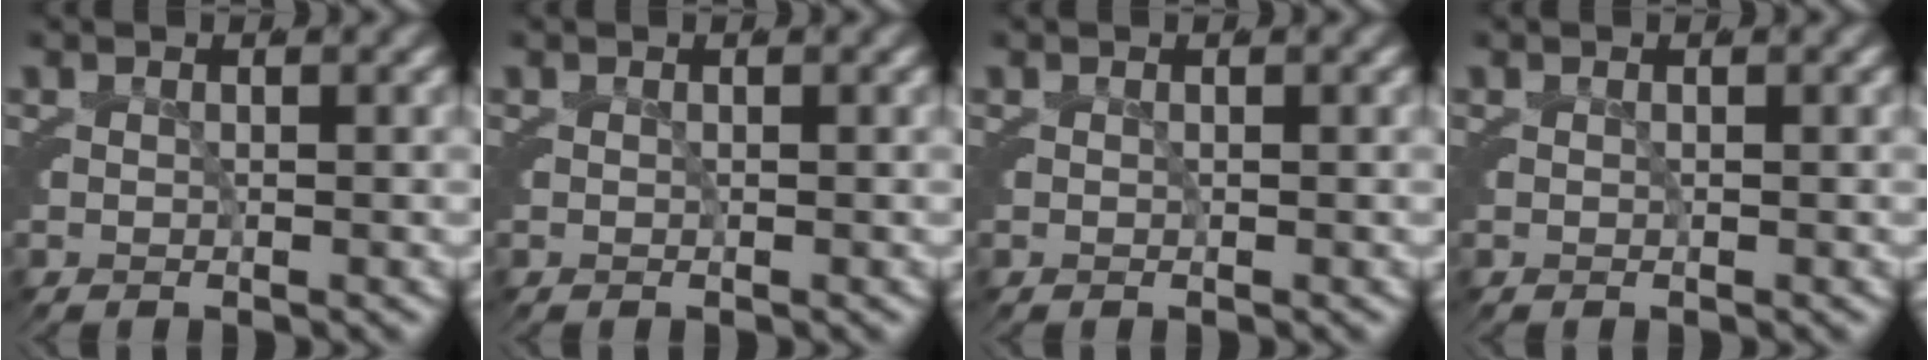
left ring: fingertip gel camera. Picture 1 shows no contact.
{"total": 0.0}
{"total": 0.0}
{"total": 0.0}